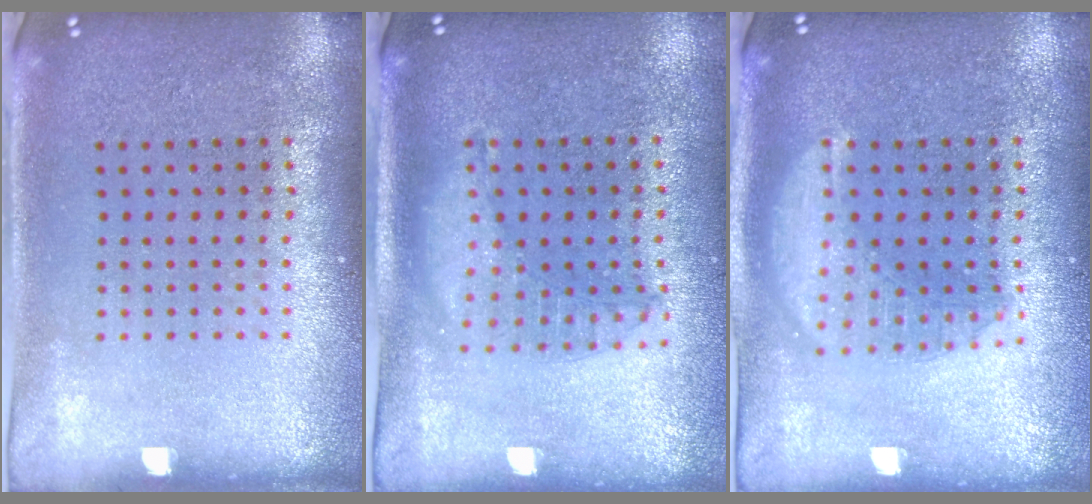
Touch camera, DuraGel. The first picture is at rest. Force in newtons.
{"total": 1.2, "press": 1.2, "slide": 0.3}
{"total": 1.8, "press": 1.8, "slide": 0.2}